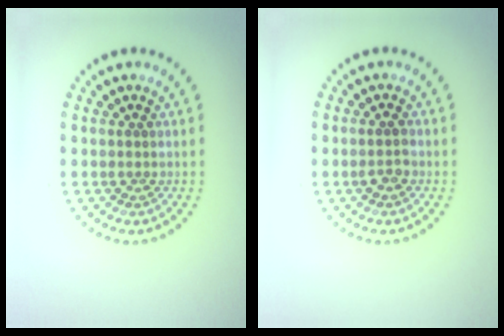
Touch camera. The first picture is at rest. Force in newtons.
{"total": 1.4, "press": 1.3, "slide": 0.4}